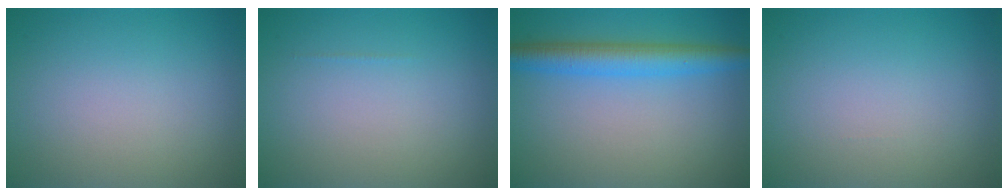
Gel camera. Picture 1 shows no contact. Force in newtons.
{"total": 0.0}
{"total": 4.6, "press": 4.6, "slide": 0.1}
{"total": 0.0}